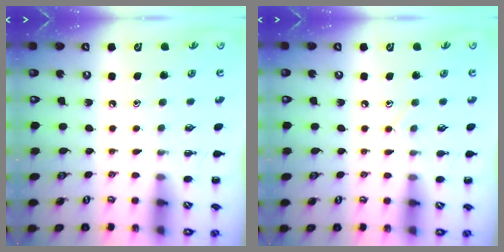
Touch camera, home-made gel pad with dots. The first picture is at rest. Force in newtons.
{"total": 3.6, "press": 3.4, "slide": 1.1}